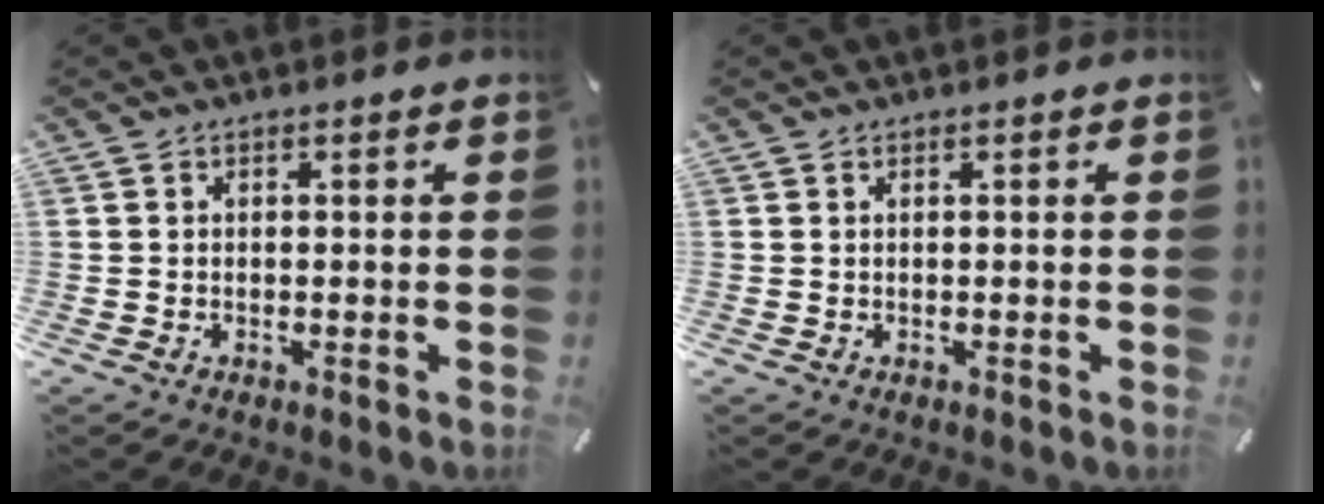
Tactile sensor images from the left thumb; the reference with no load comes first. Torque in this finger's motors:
{"motor_torque": [0.03, 0.02, -0.03, -0.10, 0.03]}